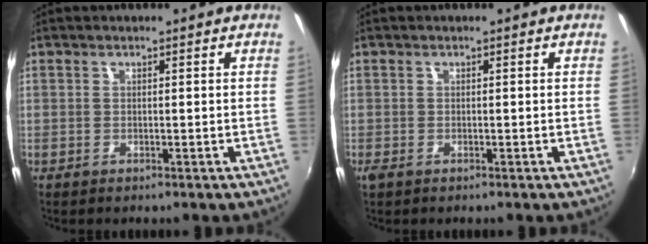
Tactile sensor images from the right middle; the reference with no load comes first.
{"total": 0.9, "force": [-0.4, 0.3, 0.7], "torque": [-0.017, -0.003, -0.007]}